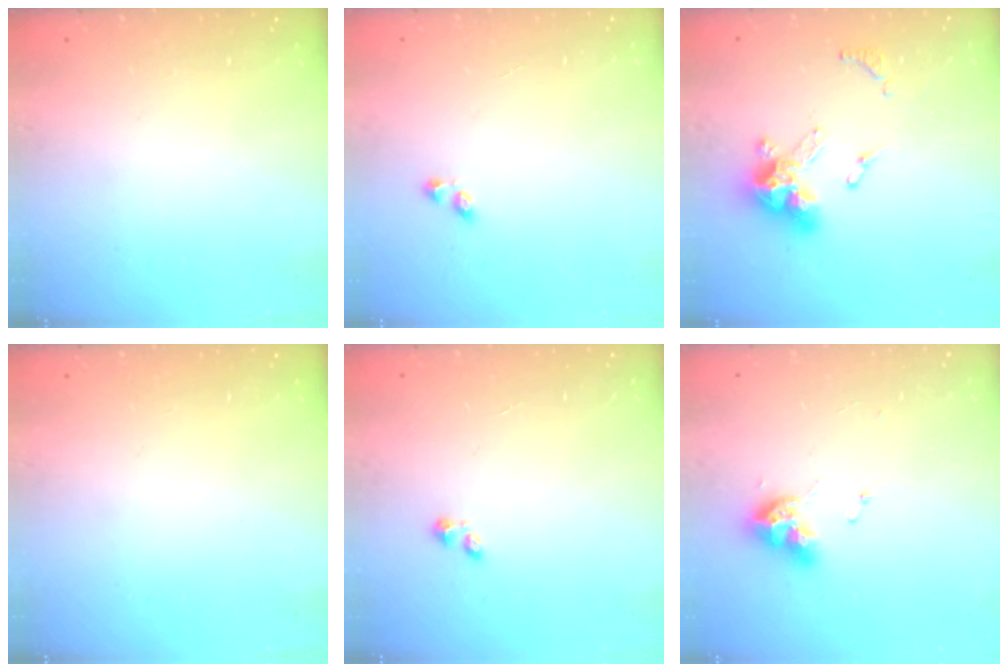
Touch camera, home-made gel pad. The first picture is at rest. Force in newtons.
{"total": 2.0, "press": 1.7, "slide": 1.0}
{"total": 12.8, "press": 12.8, "slide": 0.7}
{"total": 0.0}
{"total": 1.2, "press": 1.1, "slide": 0.5}
{"total": 9.6, "press": 9.5, "slide": 0.8}